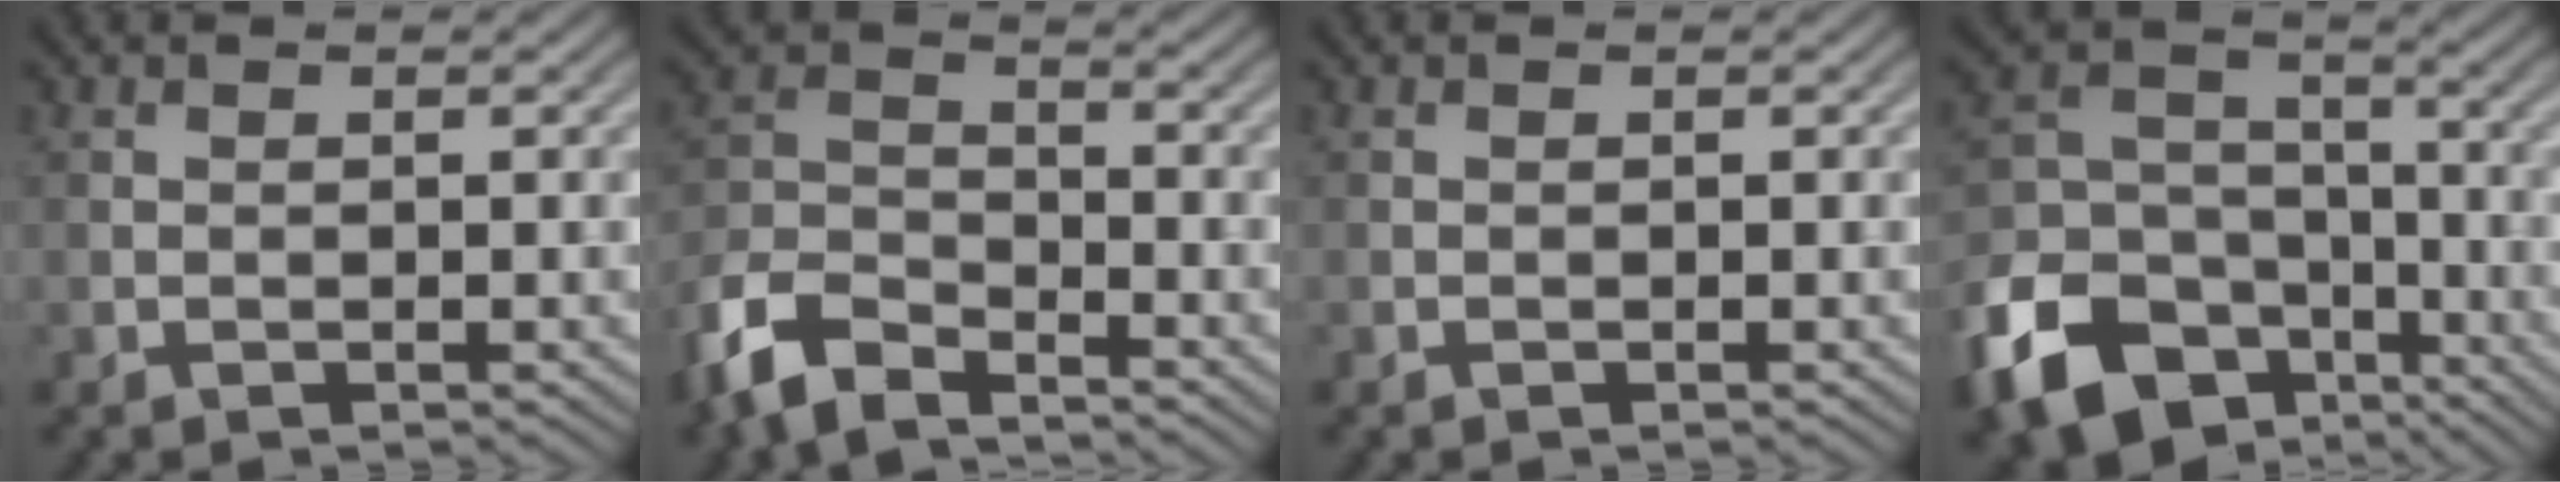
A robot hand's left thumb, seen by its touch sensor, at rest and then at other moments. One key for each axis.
{"total": 8.6, "fx": -6.6, "fy": 3.3, "fz": 4.4, "tx": -0.095, "ty": -0.010, "tz": -0.155}
{"total": 0.0}
{"total": 15.3, "fx": -8.5, "fy": 10.3, "fz": 7.5, "tx": -0.202, "ty": -0.036, "tz": -0.160}